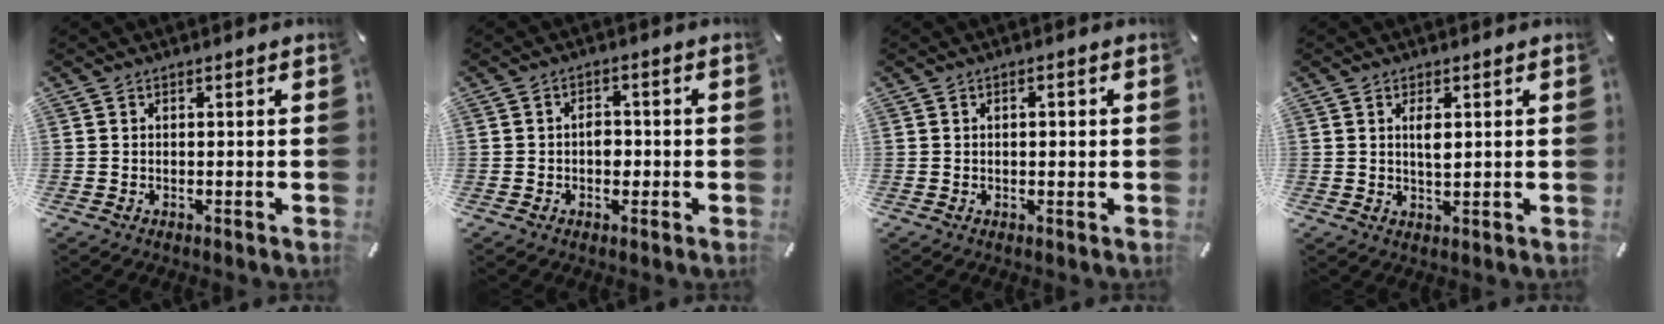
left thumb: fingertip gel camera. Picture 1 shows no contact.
{"total": 3.0, "force": [-0.7, 2.2, 2.0], "torque": [-0.029, 0.002, -0.015]}
{"total": 1.6, "force": [0.1, 0.7, 1.5], "torque": [-0.021, 0.000, -0.003]}
{"total": 3.3, "force": [0.9, 1.1, 2.9], "torque": [-0.054, -0.001, 0.013]}